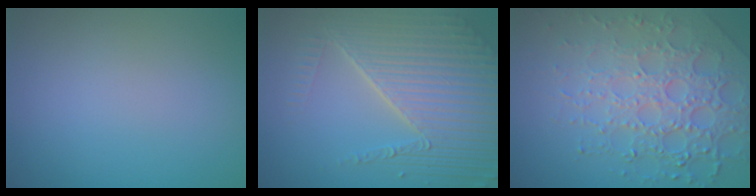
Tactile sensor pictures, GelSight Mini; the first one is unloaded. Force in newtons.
{"total": 8.2, "press": 5.5, "slide": 6.1}
{"total": 7.7, "press": 5.3, "slide": 5.5}